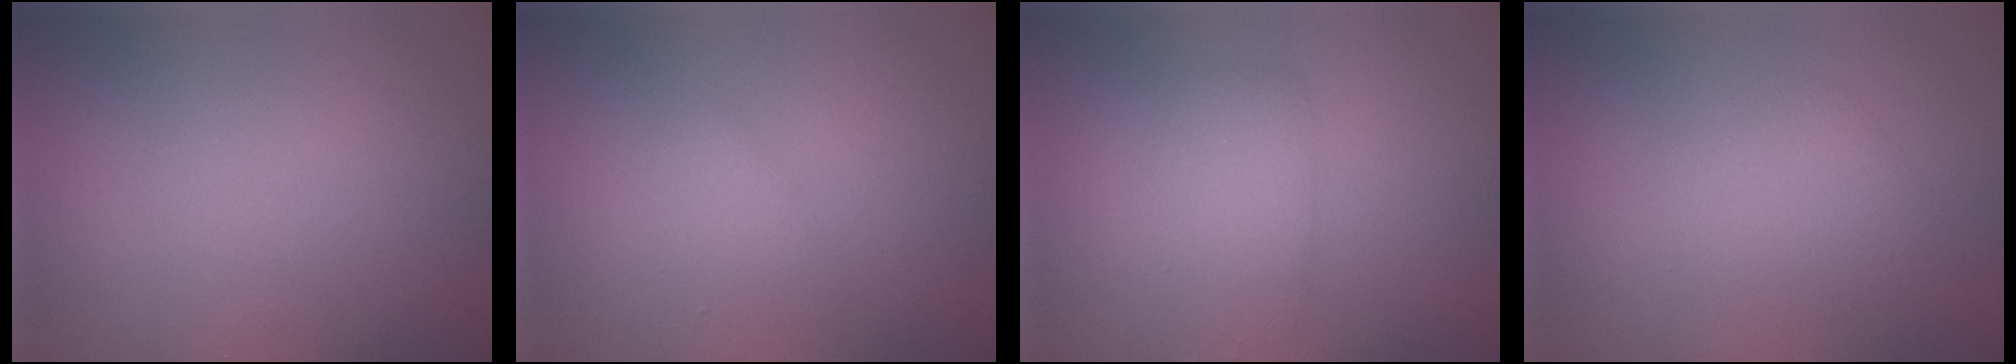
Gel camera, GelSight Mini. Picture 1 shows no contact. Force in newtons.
{"total": 1.4, "press": 1.4, "slide": 0.0}
{"total": 2.9, "press": 2.9, "slide": 0.1}
{"total": 2.2, "press": 2.2, "slide": 0.0}